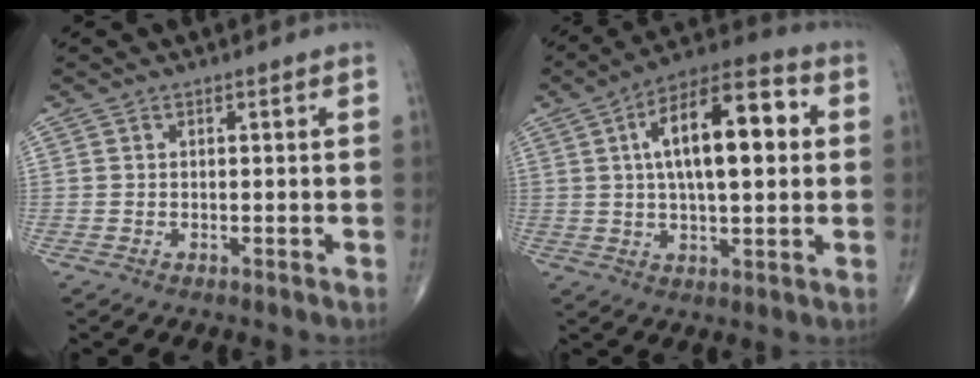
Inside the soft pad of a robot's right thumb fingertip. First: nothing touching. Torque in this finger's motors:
{"motor_torque": [0.89, 3.47, 1.49, 0.24, 0.35]}